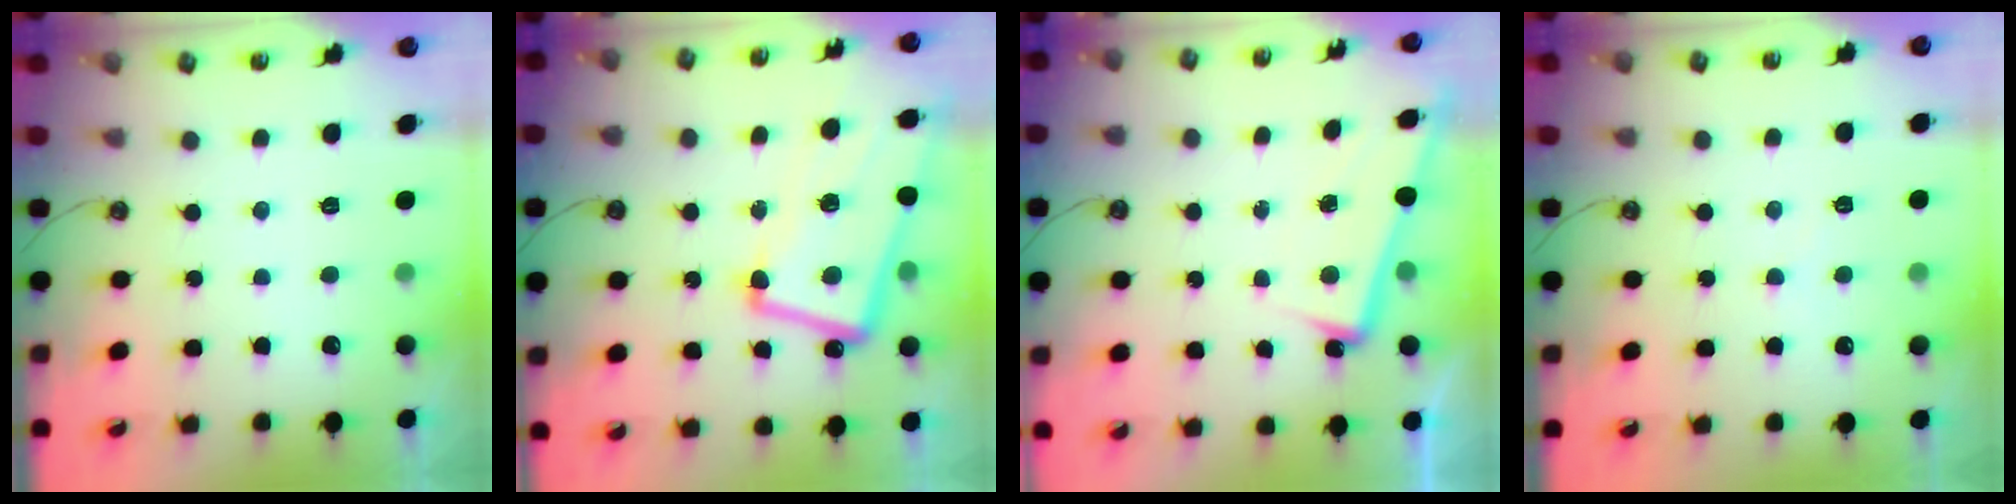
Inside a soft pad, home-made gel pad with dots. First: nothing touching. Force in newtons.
{"total": 8.9, "press": 8.7, "slide": 2.2}
{"total": 5.1, "press": 5.0, "slide": 0.6}
{"total": 0.0}